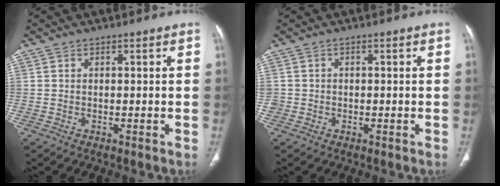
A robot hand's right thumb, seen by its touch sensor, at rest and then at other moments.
{"total": 1.2, "force": [-0.1, 1.2, 0.2], "torque": [0.005, 0.005, 0.000]}